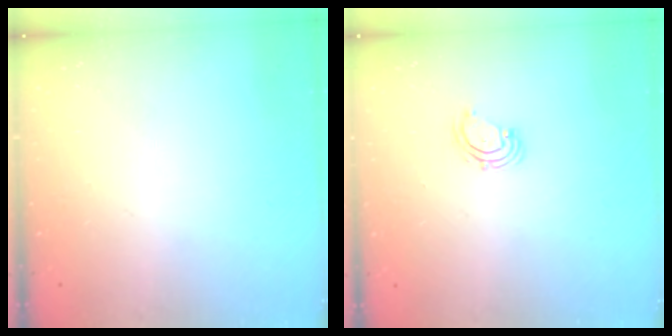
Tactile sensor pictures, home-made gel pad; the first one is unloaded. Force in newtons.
{"total": 2.5, "press": 2.4, "slide": 0.4}